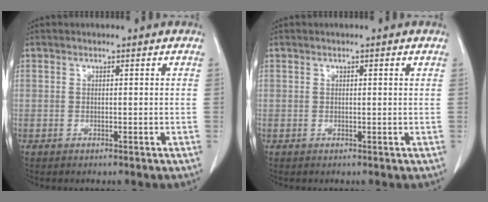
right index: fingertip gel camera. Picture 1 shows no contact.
{"total": 0.6, "force": [0.3, 0.1, 0.5], "torque": [-0.009, 0.001, 0.003]}